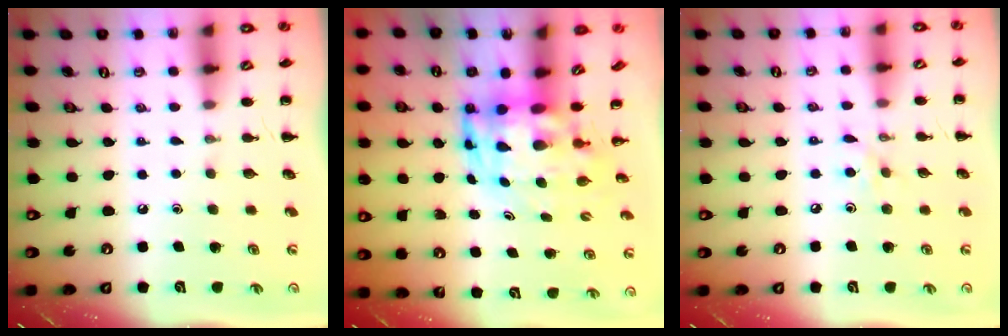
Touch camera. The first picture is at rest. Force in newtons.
{"total": 5.6, "press": 5.3, "slide": 1.8}
{"total": 3.8, "press": 3.6, "slide": 1.4}